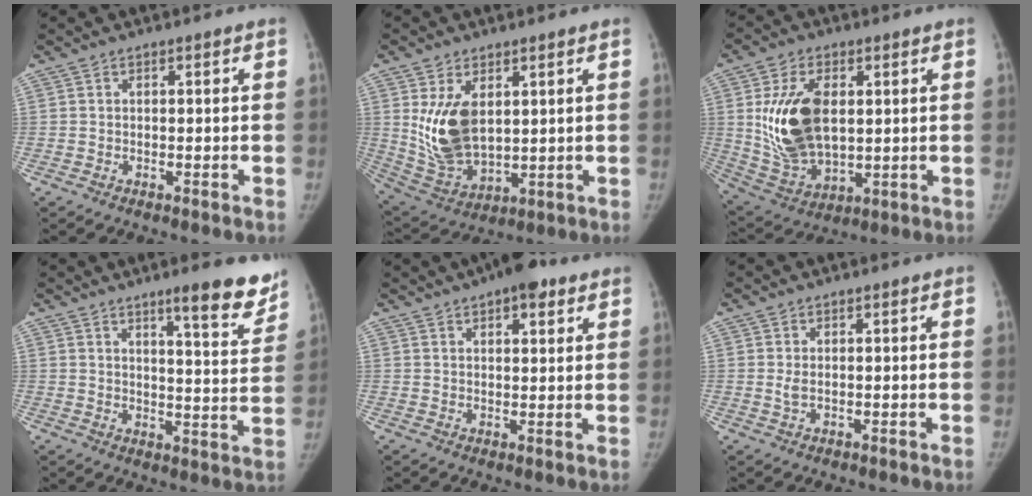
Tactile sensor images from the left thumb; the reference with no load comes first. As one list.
[{"total": 12.6, "force": [3.0, 7.5, 9.7], "torque": [-0.165, -0.023, 0.079]}, {"total": 16.5, "force": [2.6, 9.8, 13.0], "torque": [-0.228, -0.017, 0.063]}, {"total": 11.6, "force": [8.3, 2.1, 7.9], "torque": [-0.070, -0.056, 0.113]}, {"total": 8.1, "force": [5.0, 3.2, 5.4], "torque": [-0.056, -0.013, 0.067]}, {"total": 1.3, "force": [0.2, 0.5, 1.2], "torque": [-0.028, 0.002, 0.010]}]